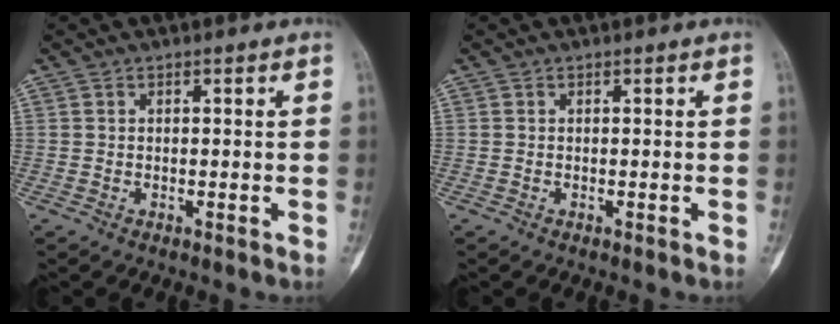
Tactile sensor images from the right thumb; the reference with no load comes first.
{"total": 0.0}